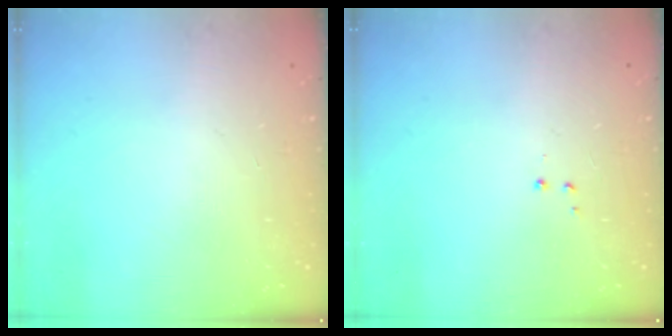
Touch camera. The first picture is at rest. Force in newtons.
{"total": 2.8, "press": 2.7, "slide": 0.5}